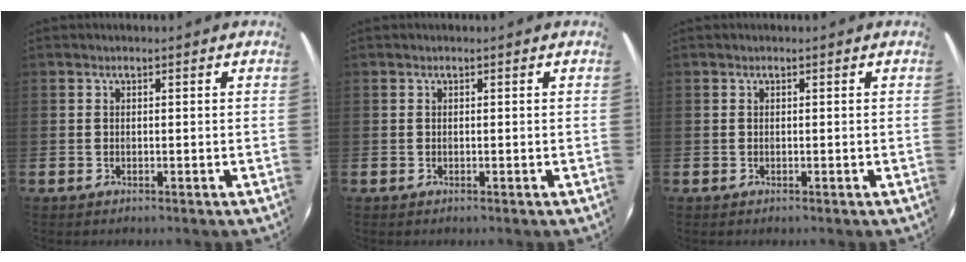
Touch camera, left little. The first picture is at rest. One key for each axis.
{"total": 0.0}
{"total": 0.0}